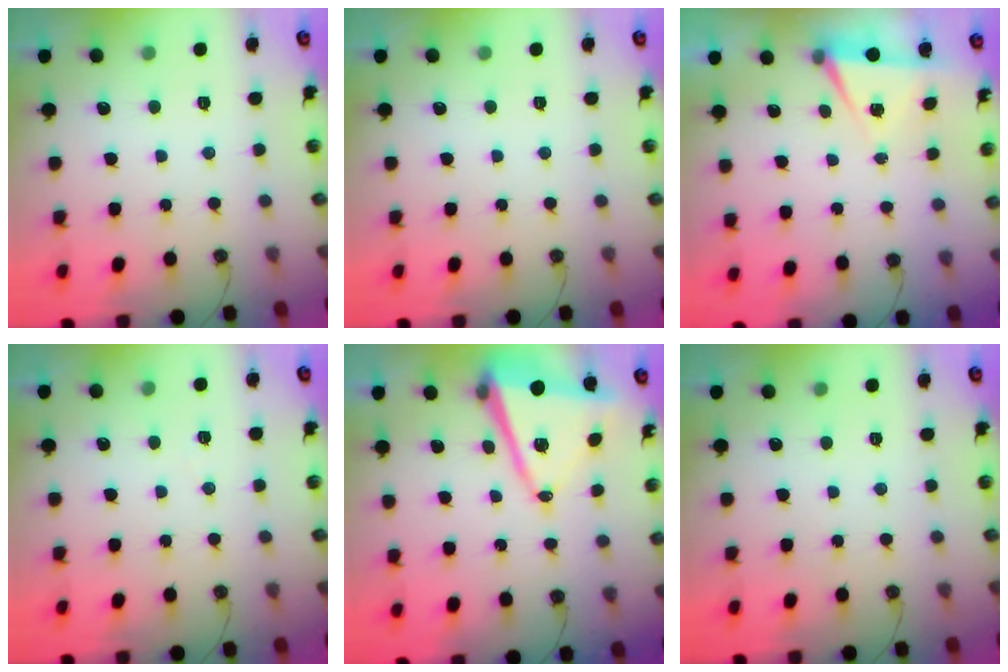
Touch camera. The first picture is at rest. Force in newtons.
{"total": 0.0}
{"total": 4.9, "press": 2.2, "slide": 4.4}
{"total": 4.2, "press": 3.7, "slide": 1.9}
{"total": 11.9, "press": 11.6, "slide": 2.7}
{"total": 0.0}